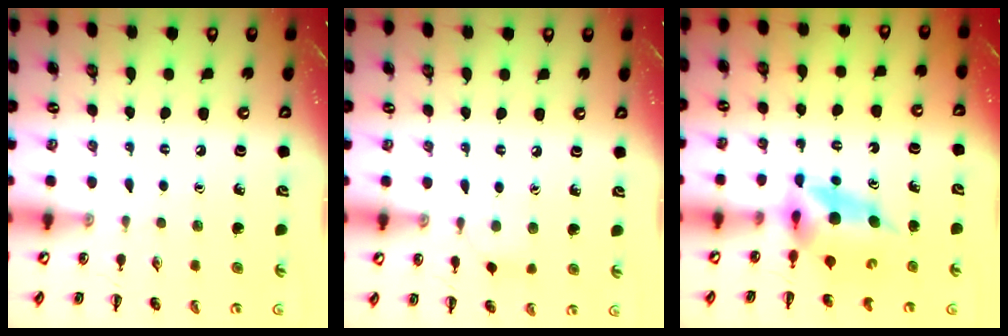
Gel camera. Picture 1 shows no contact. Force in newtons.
{"total": 5.8, "press": 5.6, "slide": 1.6}
{"total": 6.5, "press": 6.4, "slide": 1.3}